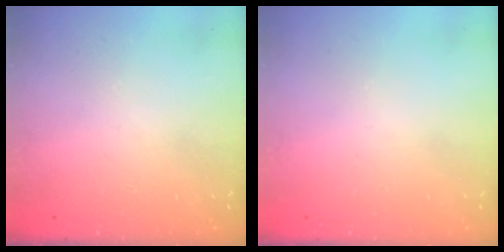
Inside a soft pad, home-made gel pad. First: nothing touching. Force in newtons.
{"total": 0.0}